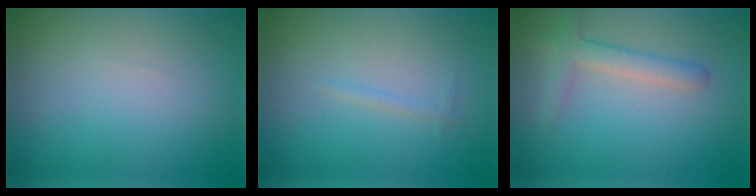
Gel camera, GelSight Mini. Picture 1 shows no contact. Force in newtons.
{"total": 0.6, "press": 0.6, "slide": 0.0}
{"total": 2.6, "press": 2.6, "slide": 0.2}